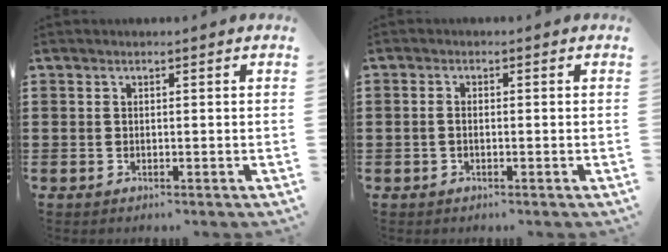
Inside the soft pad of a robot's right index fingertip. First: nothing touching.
{"total": 0.9, "force": [-0.3, 0.4, 0.8], "torque": [-0.016, -0.002, -0.006]}